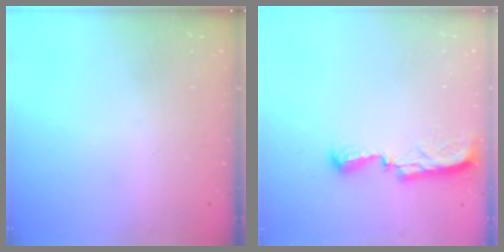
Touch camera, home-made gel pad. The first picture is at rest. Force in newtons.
{"total": 7.7, "press": 7.6, "slide": 0.7}